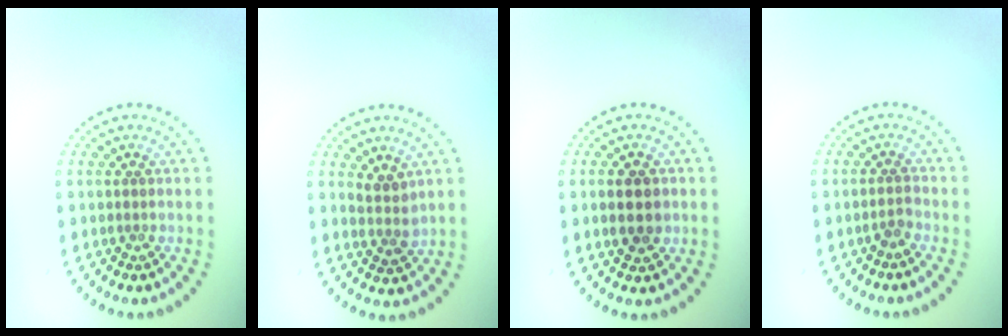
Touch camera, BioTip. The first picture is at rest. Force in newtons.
{"total": 1.9, "press": 1.6, "slide": 1.1}
{"total": 2.7, "press": 2.7, "slide": 0.2}
{"total": 1.2, "press": 0.9, "slide": 0.8}